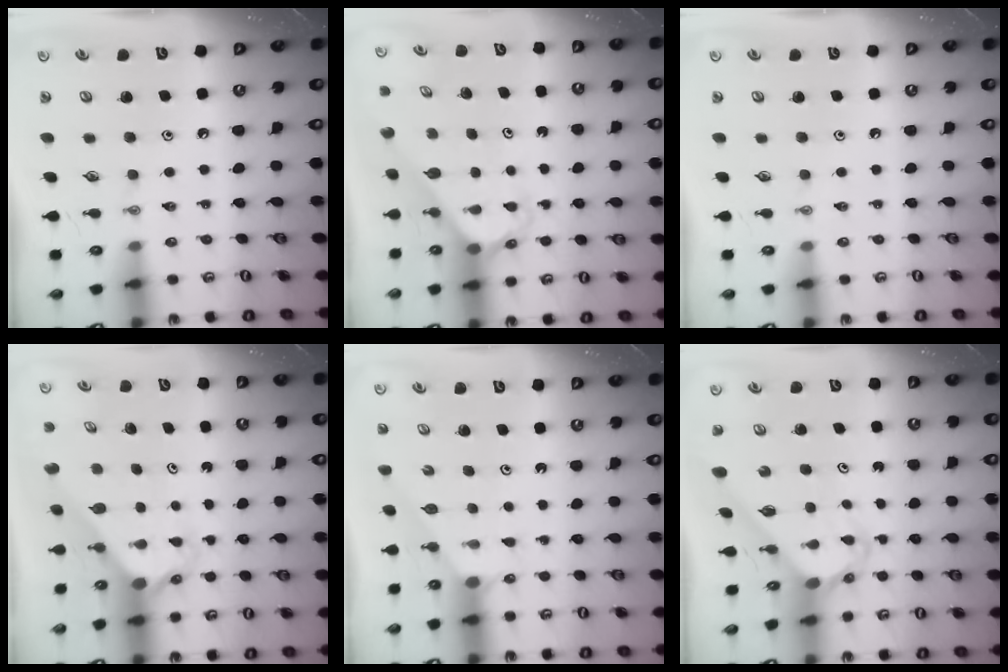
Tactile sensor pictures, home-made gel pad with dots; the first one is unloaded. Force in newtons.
{"total": 2.7, "press": 2.7, "slide": 0.2}
{"total": 0.0}
{"total": 2.7, "press": 2.7, "slide": 0.2}
{"total": 2.1, "press": 2.1, "slide": 0.3}
{"total": 3.3, "press": 3.3, "slide": 0.3}